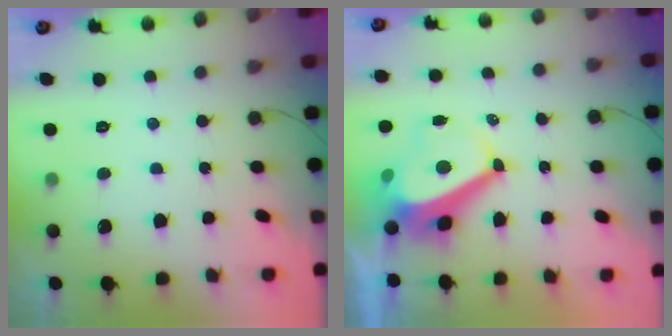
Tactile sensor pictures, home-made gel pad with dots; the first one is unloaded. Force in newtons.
{"total": 6.8, "press": 6.8, "slide": 0.8}